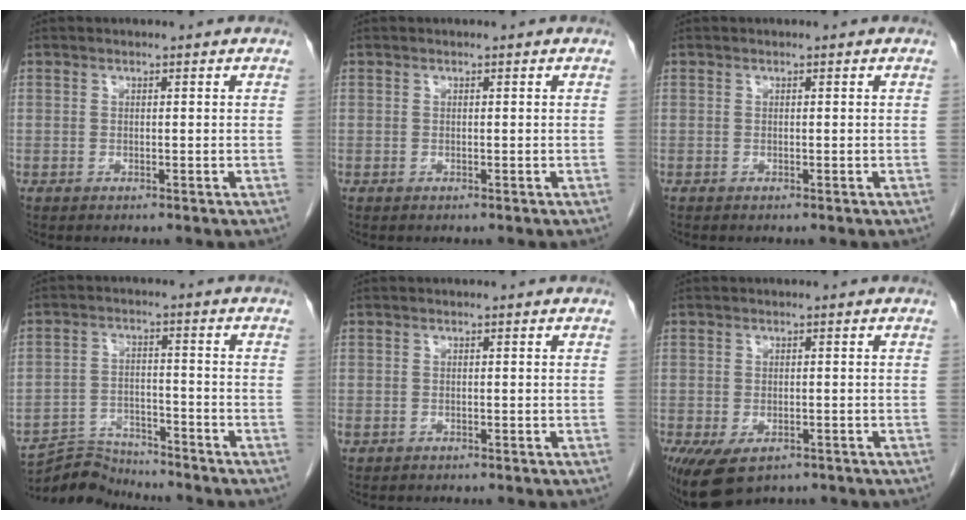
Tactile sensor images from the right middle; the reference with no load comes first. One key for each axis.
{"total": 0.0}
{"total": 0.0}
{"total": 7.2, "fx": -7.1, "fy": 0.8, "fz": -0.5, "tx": 0.004, "ty": 0.001, "tz": -0.128}
{"total": 0.8, "fx": -0.4, "fy": 0.5, "fz": 0.4, "tx": -0.015, "ty": 0.000, "tz": -0.005}
{"total": 5.9, "fx": -3.6, "fy": 3.1, "fz": 3.4, "tx": -0.061, "ty": -0.011, "tz": -0.054}